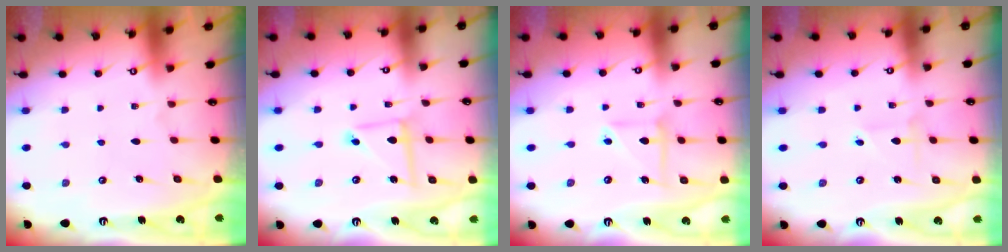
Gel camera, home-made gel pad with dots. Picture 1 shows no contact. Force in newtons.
{"total": 6.6, "press": 6.5, "slide": 0.6}
{"total": 8.4, "press": 8.3, "slide": 1.1}
{"total": 1.8, "press": 1.7, "slide": 0.2}